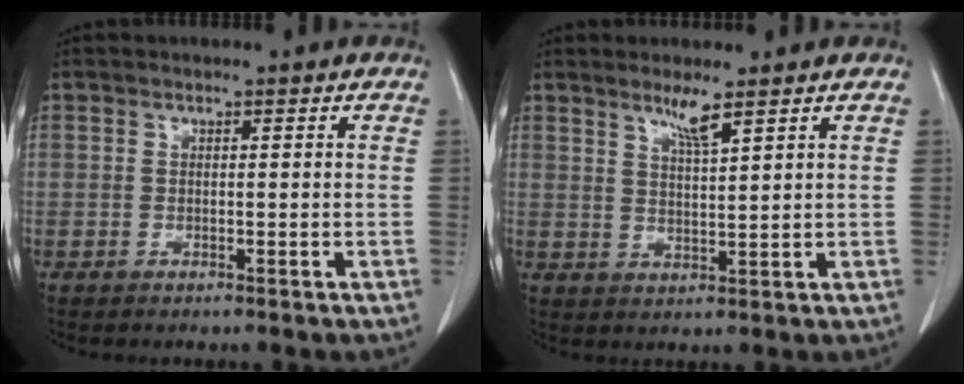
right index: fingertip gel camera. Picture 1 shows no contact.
{"total": 3.5, "force": [2.6, -0.3, 2.4], "torque": [-0.048, -0.006, 0.050]}